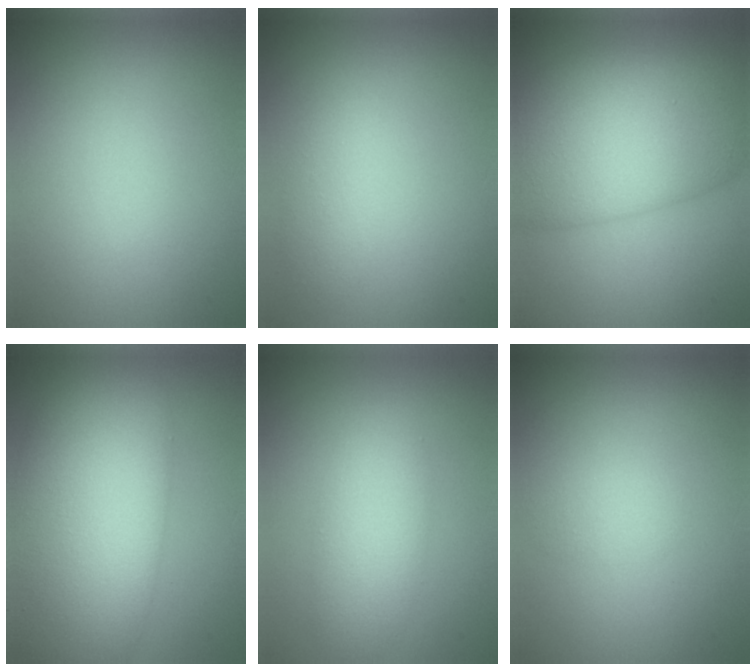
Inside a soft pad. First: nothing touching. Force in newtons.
{"total": 2.5, "press": 2.5, "slide": 0.2}
{"total": 11.9, "press": 11.9, "slide": 0.2}
{"total": 14.4, "press": 14.3, "slide": 0.8}
{"total": 3.7, "press": 3.7, "slide": 0.0}
{"total": 1.1, "press": 1.1, "slide": 0.0}